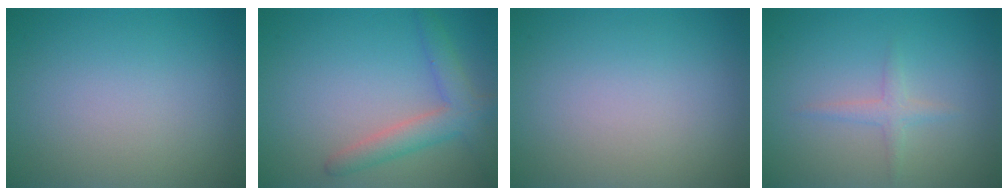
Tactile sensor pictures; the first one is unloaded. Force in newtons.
{"total": 3.6, "press": 3.6, "slide": 0.2}
{"total": 0.0}
{"total": 1.4, "press": 1.4, "slide": 0.0}